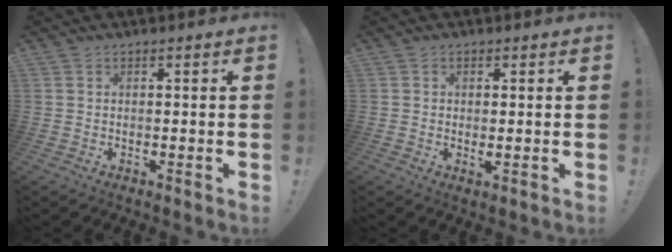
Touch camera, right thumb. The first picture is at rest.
{"total": 1.4, "force": [0.4, 0.7, 1.2], "torque": [-0.015, -0.004, 0.006]}